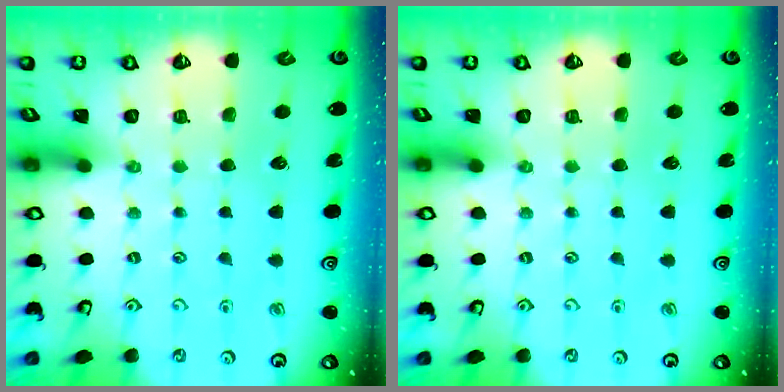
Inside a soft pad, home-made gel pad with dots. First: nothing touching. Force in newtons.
{"total": 0.0}